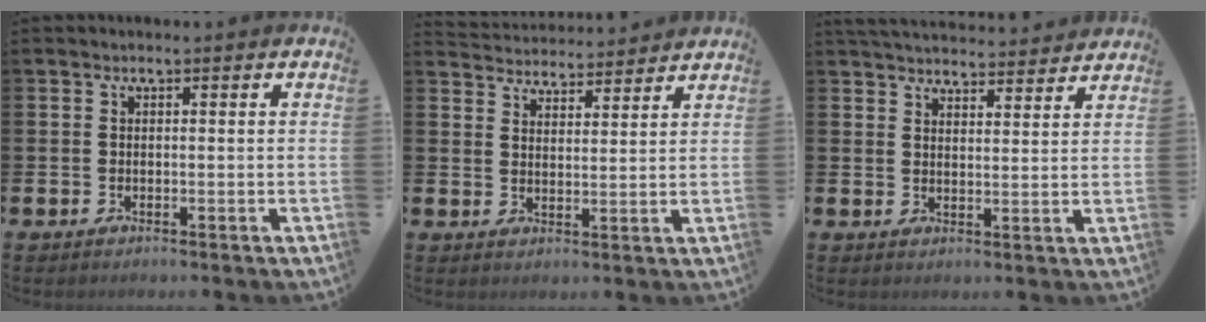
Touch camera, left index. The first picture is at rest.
{"total": 4.2, "force": [4.2, 0.5, -0.4], "torque": [-0.008, -0.029, 0.076]}
{"total": 4.6, "force": [4.6, 0.6, 0.3], "torque": [-0.019, -0.028, 0.083]}